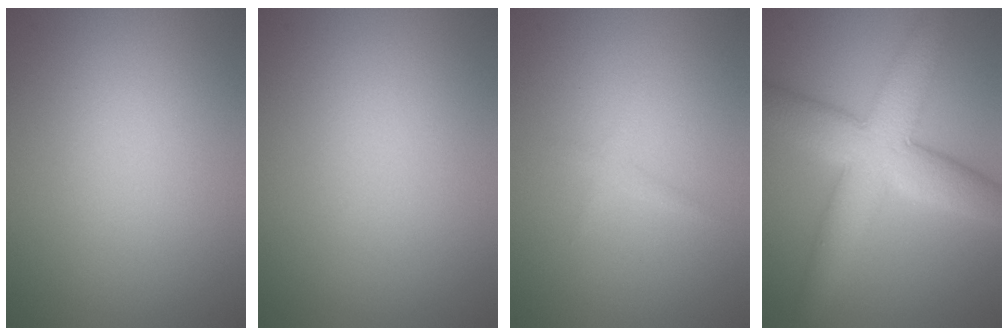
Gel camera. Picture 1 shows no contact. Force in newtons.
{"total": 0.0}
{"total": 0.8, "press": 0.8, "slide": 0.0}
{"total": 8.0, "press": 8.0, "slide": 0.2}